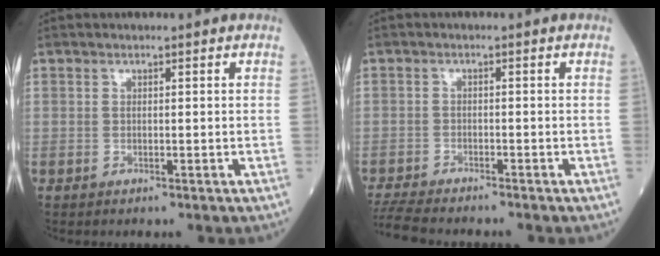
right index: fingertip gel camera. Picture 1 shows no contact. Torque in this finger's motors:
{"motor_torque": [-0.32, -0.37, -0.66, -0.21]}